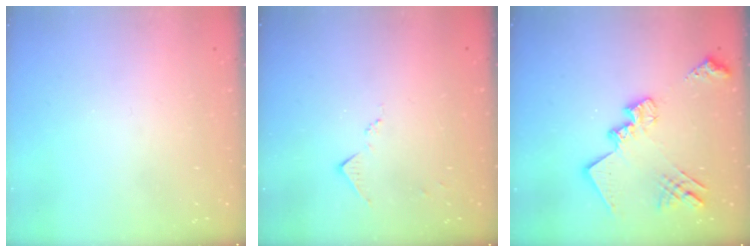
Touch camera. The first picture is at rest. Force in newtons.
{"total": 6.1, "press": 6.1, "slide": 0.7}
{"total": 17.7, "press": 17.7, "slide": 0.8}